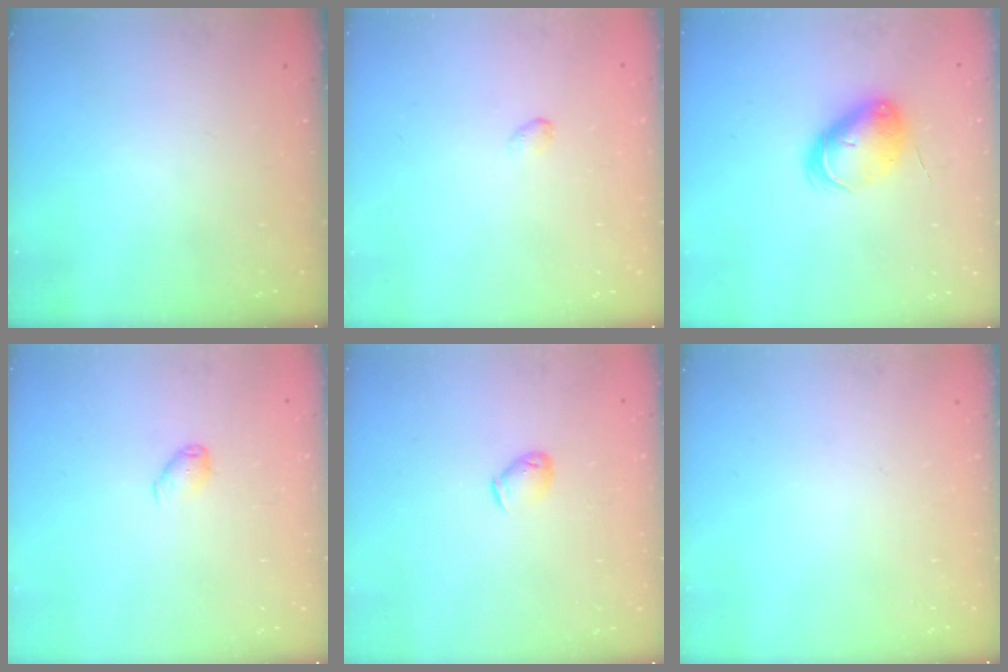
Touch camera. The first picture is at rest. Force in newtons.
{"total": 2.6, "press": 2.5, "slide": 0.5}
{"total": 7.6, "press": 7.5, "slide": 0.8}
{"total": 4.8, "press": 4.7, "slide": 0.8}
{"total": 4.0, "press": 3.9, "slide": 0.9}
{"total": 0.0}